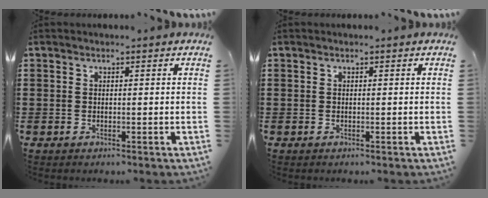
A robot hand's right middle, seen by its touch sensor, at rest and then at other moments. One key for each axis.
{"total": 0.0}